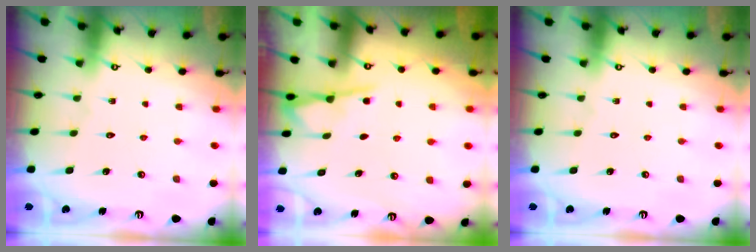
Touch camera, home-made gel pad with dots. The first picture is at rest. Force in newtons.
{"total": 5.1, "press": 5.1, "slide": 0.5}
{"total": 0.0}